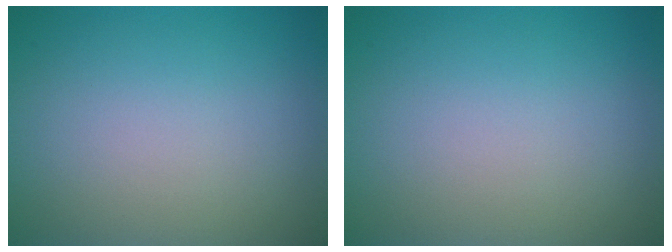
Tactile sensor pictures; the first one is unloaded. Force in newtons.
{"total": 0.0}